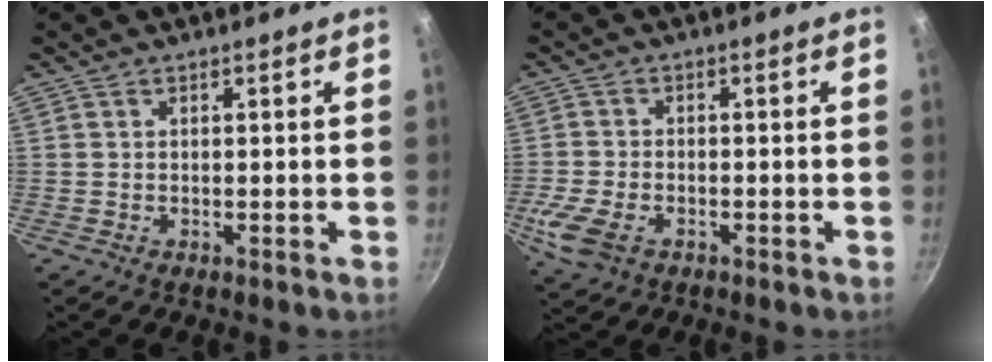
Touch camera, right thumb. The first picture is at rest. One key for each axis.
{"total": 7.0, "fx": -2.9, "fy": 4.3, "fz": 4.7, "tx": -0.112, "ty": 0.002, "tz": -0.060}